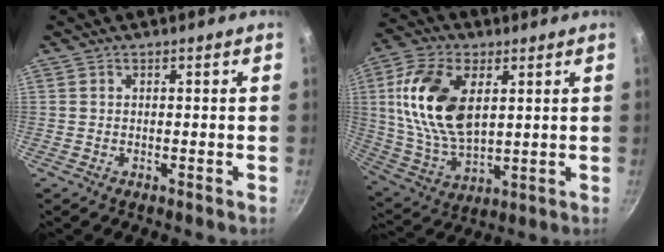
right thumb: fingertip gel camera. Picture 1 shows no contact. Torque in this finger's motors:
{"motor_torque": [0.96, 1.08, 1.91, 0.19, 0.44]}